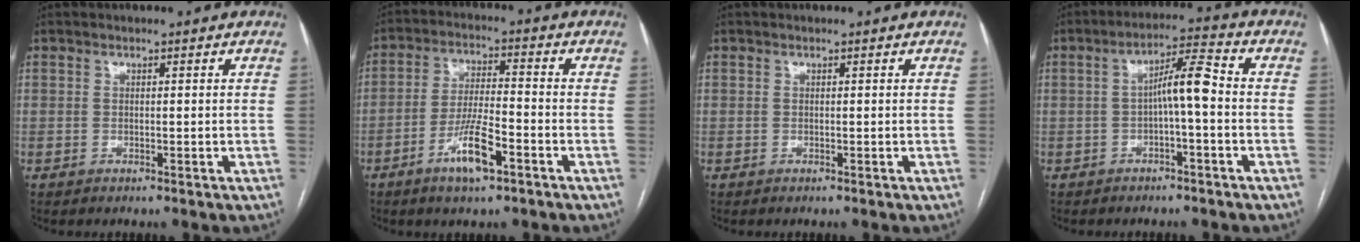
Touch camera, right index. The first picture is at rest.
{"total": 8.1, "force": [-4.3, 1.3, 6.7], "torque": [-0.132, -0.004, -0.075]}
{"total": 0.0}
{"total": 6.1, "force": [-0.7, 0.6, 6.0], "torque": [-0.098, 0.023, -0.012]}